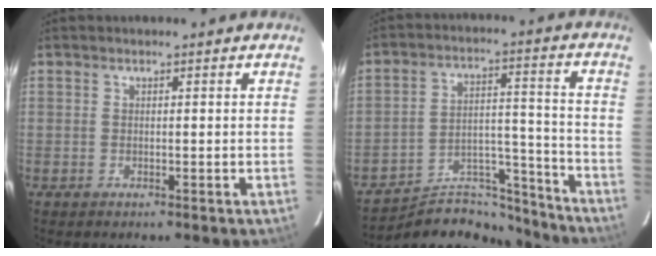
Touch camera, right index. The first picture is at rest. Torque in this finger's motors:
{"motor_torque": [-0.40, -0.90, -0.35, -0.07]}